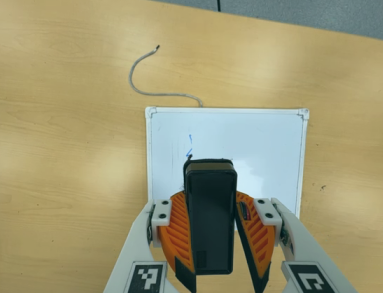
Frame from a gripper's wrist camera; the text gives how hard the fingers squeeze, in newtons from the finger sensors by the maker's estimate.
{"total": 9.8, "left": 9.0, "right": 10.6}